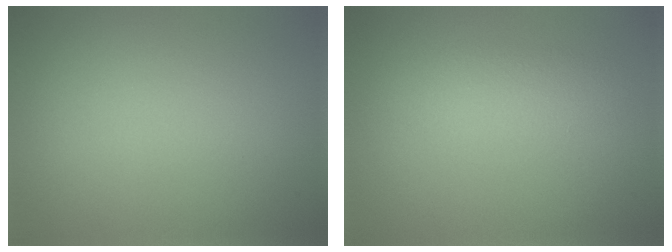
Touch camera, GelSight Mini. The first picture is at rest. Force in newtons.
{"total": 2.3, "press": 2.3, "slide": 0.2}